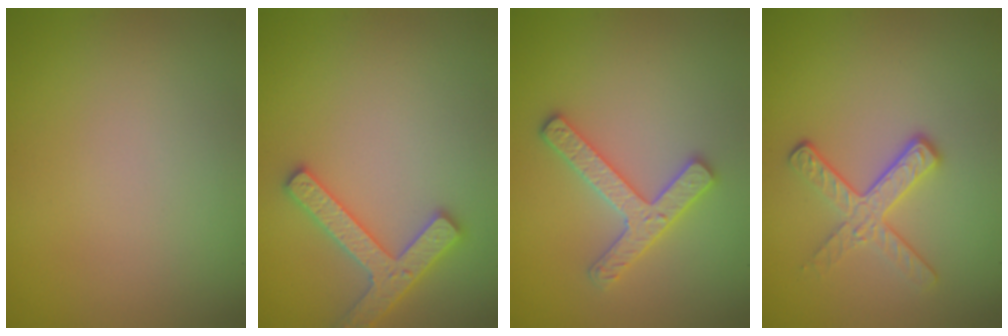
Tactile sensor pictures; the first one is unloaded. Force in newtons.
{"total": 3.5, "press": 3.4, "slide": 0.8}
{"total": 2.8, "press": 2.8, "slide": 0.6}
{"total": 3.2, "press": 2.4, "slide": 2.1}